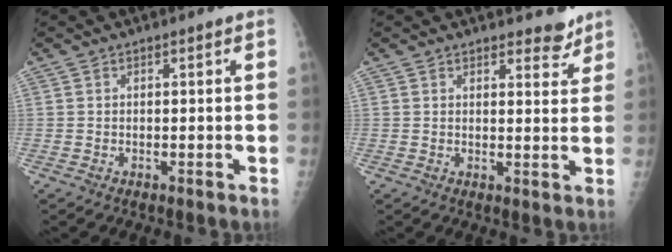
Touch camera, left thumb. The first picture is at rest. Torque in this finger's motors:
{"motor_torque": [-0.28, -0.23, -0.31, 0.02, 0.04]}